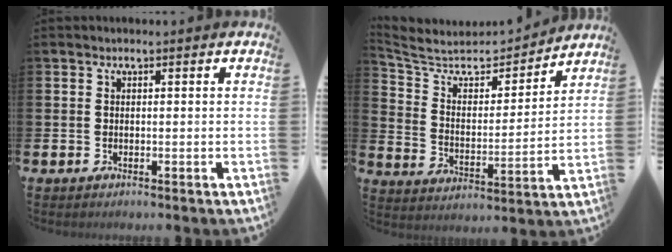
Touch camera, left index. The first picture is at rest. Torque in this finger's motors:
{"motor_torque": [0.11, -1.98, 0.06, 0.01]}